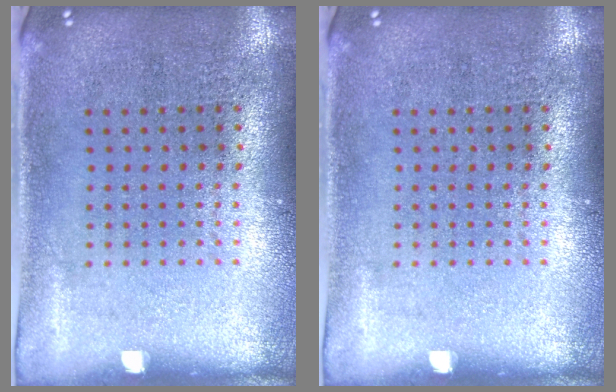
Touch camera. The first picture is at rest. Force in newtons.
{"total": 0.0}